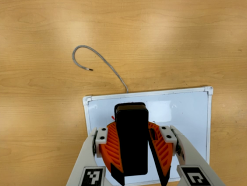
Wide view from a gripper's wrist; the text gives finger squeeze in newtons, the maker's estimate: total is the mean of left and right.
{"total": 10.5, "left": 10.4, "right": 10.5}